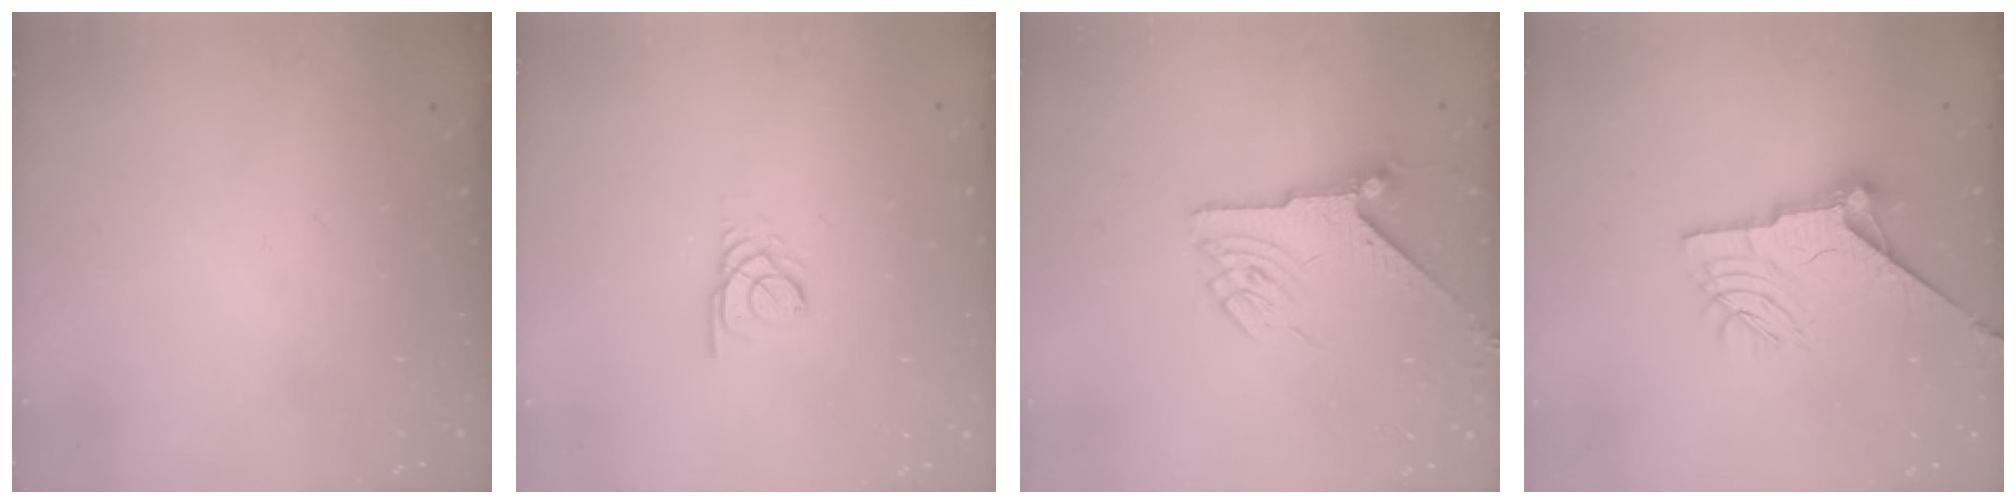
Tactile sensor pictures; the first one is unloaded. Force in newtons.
{"total": 2.4, "press": 2.4, "slide": 0.3}
{"total": 6.4, "press": 6.4, "slide": 0.1}
{"total": 12.8, "press": 12.7, "slide": 1.3}